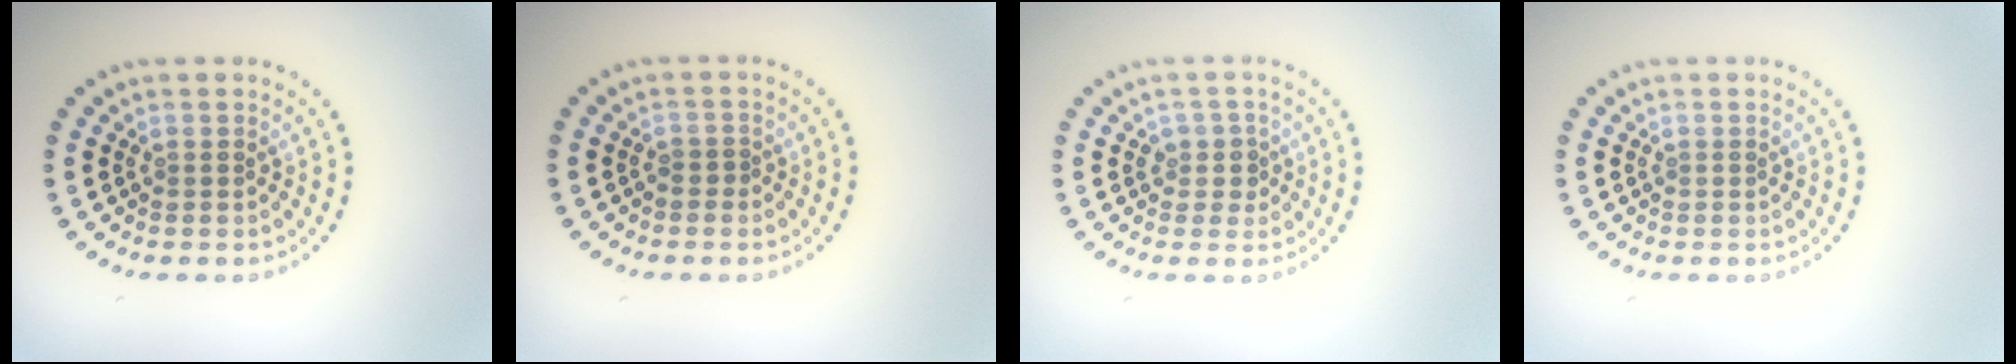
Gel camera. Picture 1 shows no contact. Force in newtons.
{"total": 0.6, "press": 0.4, "slide": 0.5}
{"total": 1.8, "press": 1.5, "slide": 1.0}
{"total": 0.0}